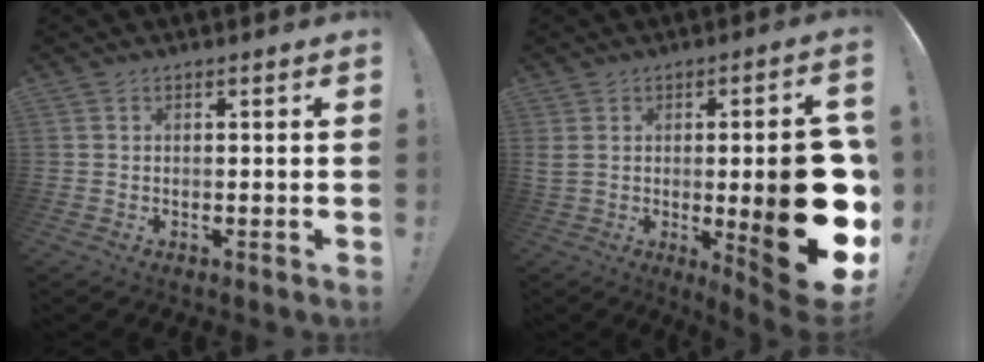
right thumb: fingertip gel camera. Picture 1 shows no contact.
{"total": 21.6, "force": [-1.9, 5.6, 20.7], "torque": [-0.273, -0.006, -0.013]}